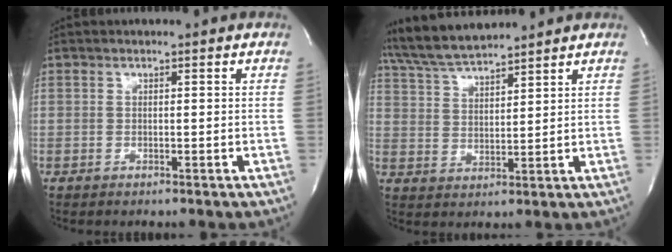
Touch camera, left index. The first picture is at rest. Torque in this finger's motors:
{"motor_torque": [0.19, -0.35, 0.16, 0.16]}